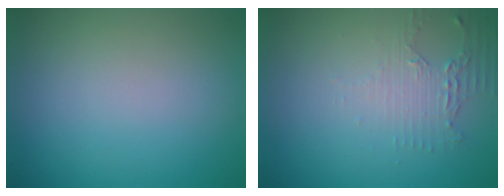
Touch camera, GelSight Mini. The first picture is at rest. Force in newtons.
{"total": 2.1, "press": 1.6, "slide": 1.4}